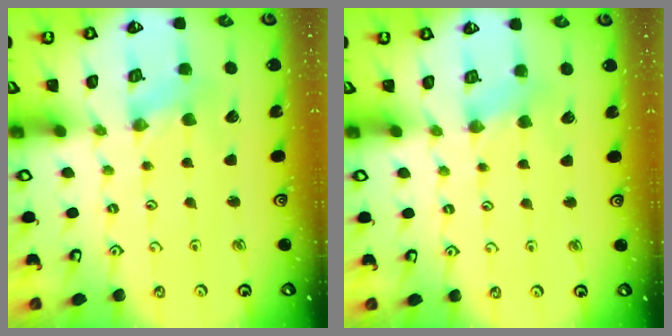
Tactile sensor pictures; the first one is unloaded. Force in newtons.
{"total": 2.7, "press": 2.7, "slide": 0.4}